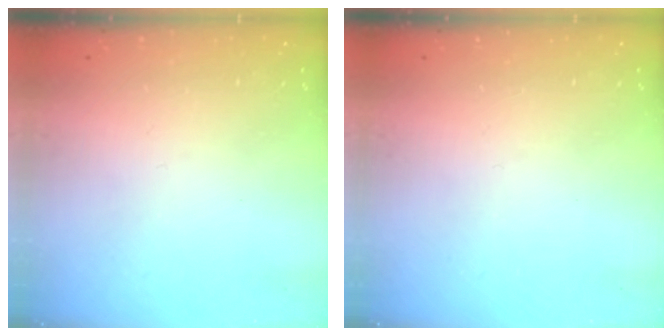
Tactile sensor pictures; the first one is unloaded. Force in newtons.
{"total": 0.0}